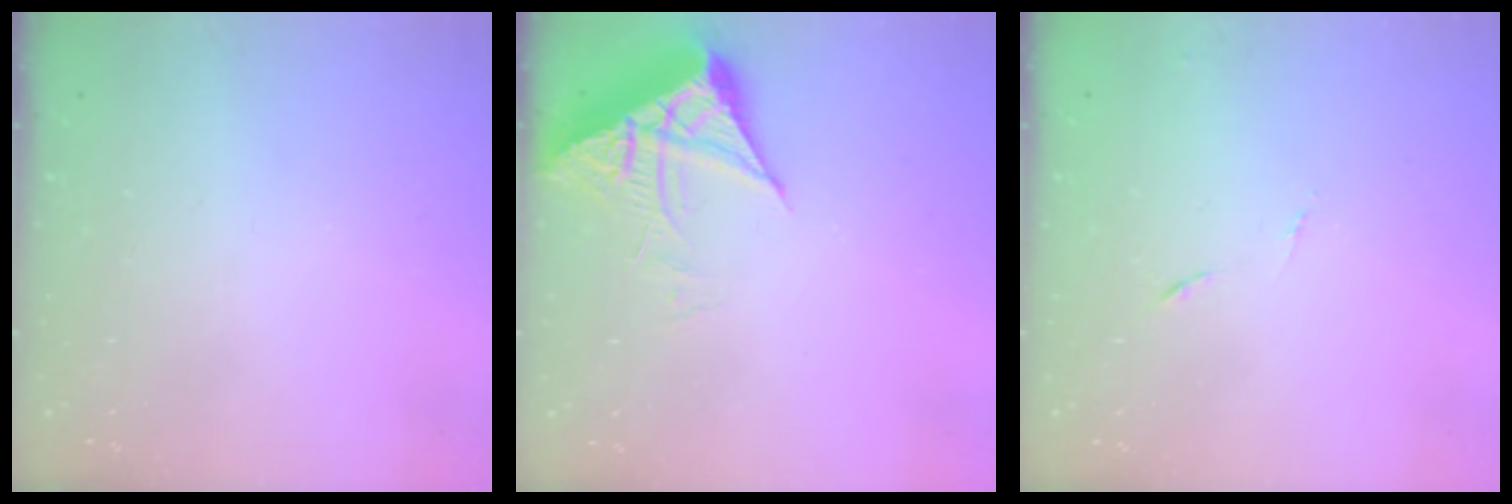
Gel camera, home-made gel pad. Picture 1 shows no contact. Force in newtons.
{"total": 6.6, "press": 6.6, "slide": 0.8}
{"total": 5.9, "press": 5.9, "slide": 0.6}